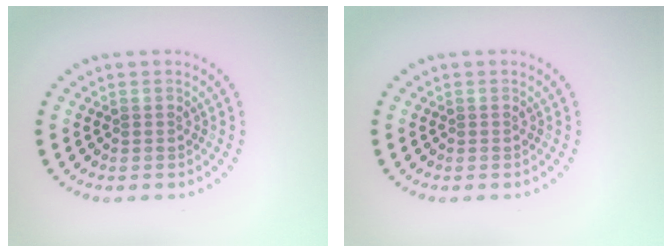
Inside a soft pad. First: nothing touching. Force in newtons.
{"total": 0.0}